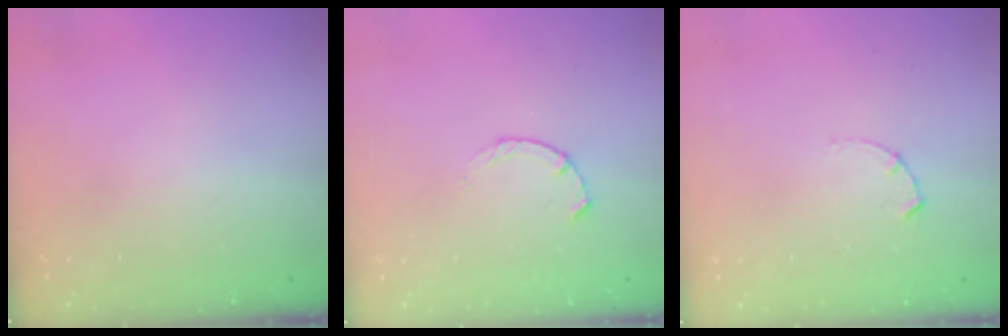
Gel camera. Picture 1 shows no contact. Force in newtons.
{"total": 2.3, "press": 2.2, "slide": 0.4}
{"total": 1.7, "press": 1.6, "slide": 0.3}